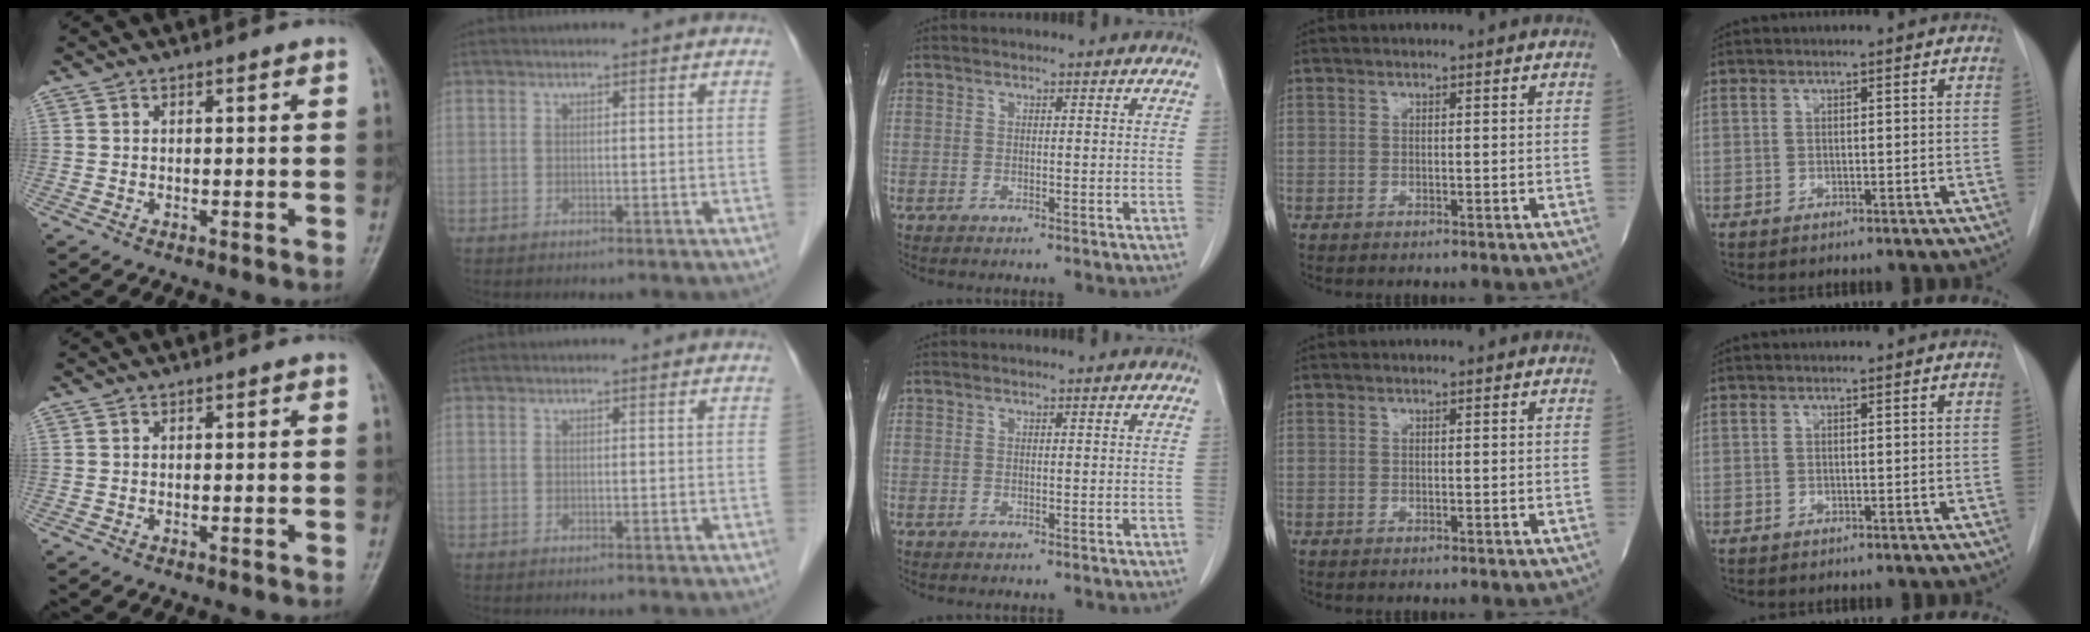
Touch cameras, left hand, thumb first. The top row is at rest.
{}